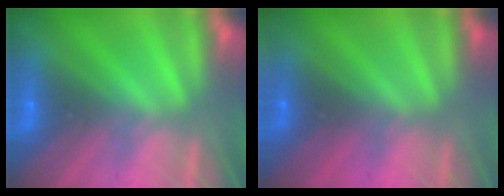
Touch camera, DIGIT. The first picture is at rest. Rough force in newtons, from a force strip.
{"total": 2.3}